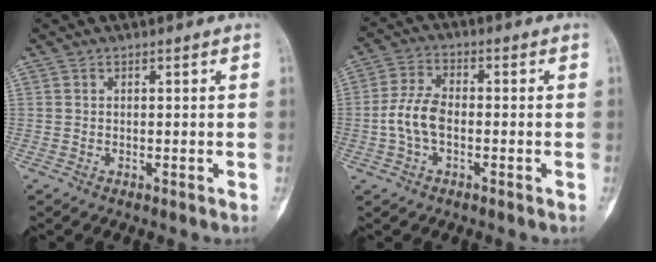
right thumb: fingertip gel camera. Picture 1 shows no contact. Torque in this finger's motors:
{"motor_torque": [0.22, 0.19, 0.48, 0.39, 0.10]}